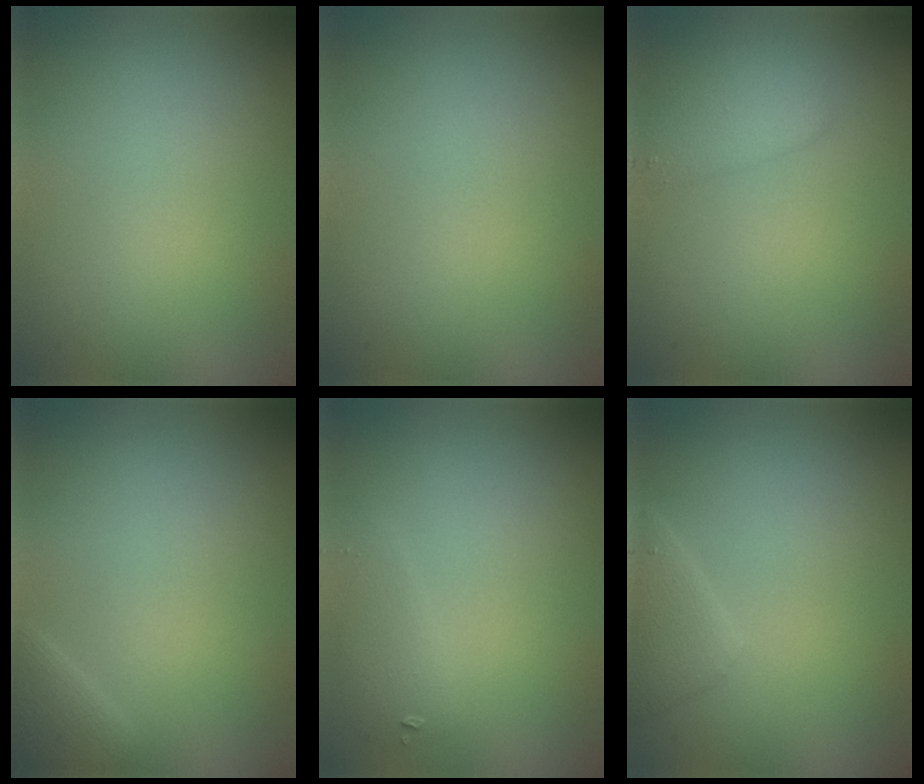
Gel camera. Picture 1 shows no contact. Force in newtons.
{"total": 0.0}
{"total": 2.6, "press": 2.5, "slide": 0.2}
{"total": 1.4, "press": 1.4, "slide": 0.1}
{"total": 1.4, "press": 1.4, "slide": 0.0}
{"total": 2.4, "press": 2.4, "slide": 0.2}